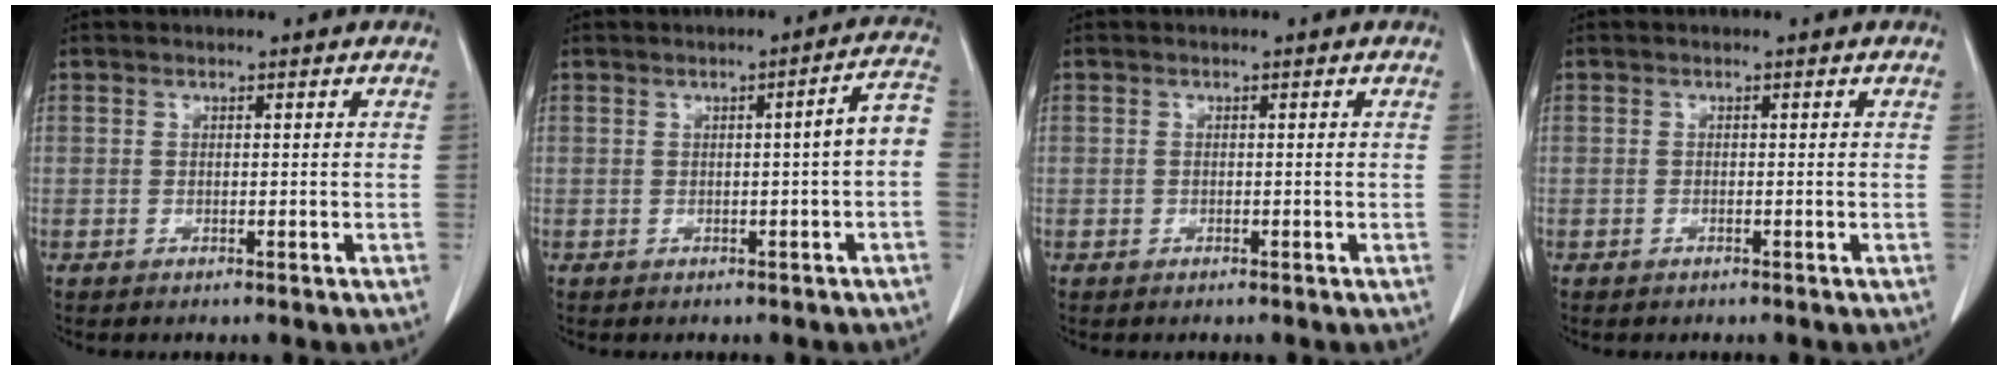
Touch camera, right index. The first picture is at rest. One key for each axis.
{"total": 4.6, "fx": -0.5, "fy": -0.1, "fz": 4.5, "tx": -0.055, "ty": 0.013, "tz": -0.008}
{"total": 0.0}
{"total": 0.0}